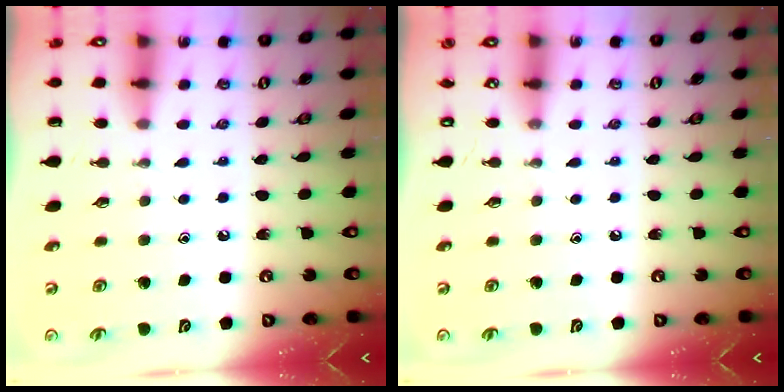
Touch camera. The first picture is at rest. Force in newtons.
{"total": 0.0}